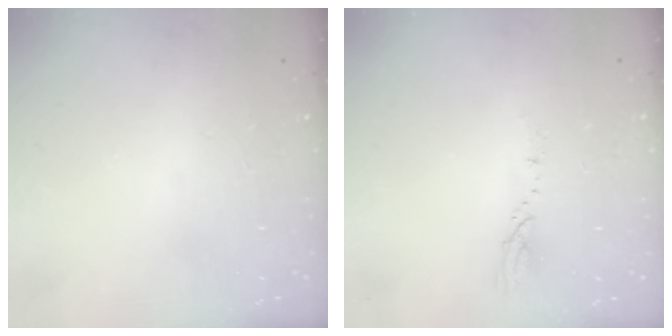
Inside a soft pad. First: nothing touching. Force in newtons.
{"total": 3.1, "press": 3.0, "slide": 0.3}